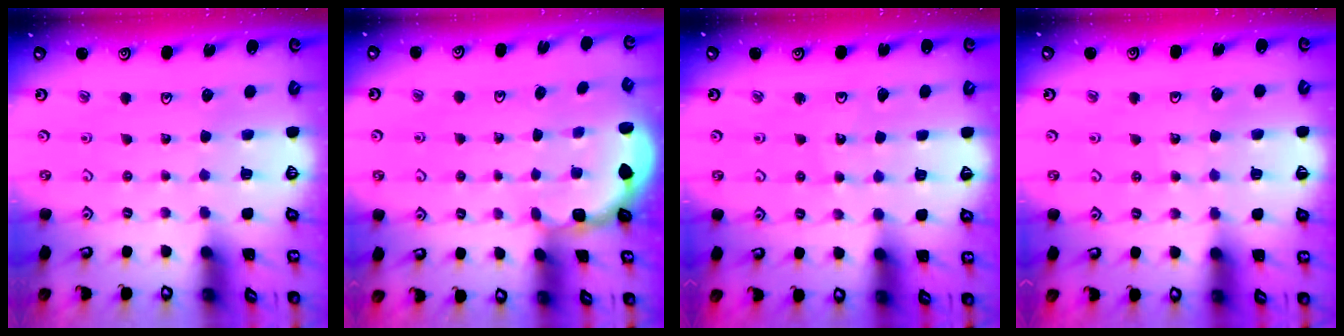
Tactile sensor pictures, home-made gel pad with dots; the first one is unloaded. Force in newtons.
{"total": 1.8, "press": 1.7, "slide": 0.7}
{"total": 4.9, "press": 4.9, "slide": 0.6}
{"total": 5.0, "press": 4.7, "slide": 1.6}